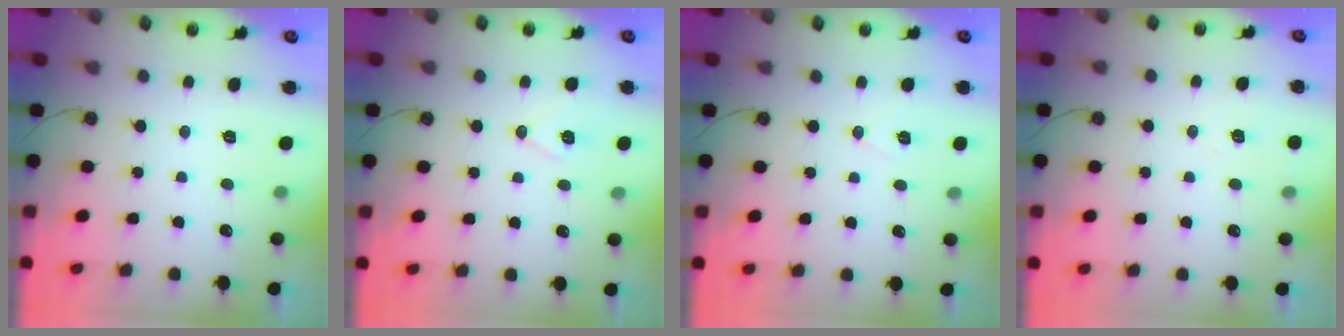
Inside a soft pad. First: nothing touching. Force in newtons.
{"total": 7.2, "press": 6.2, "slide": 3.7}
{"total": 6.2, "press": 4.3, "slide": 4.5}
{"total": 5.8, "press": 4.8, "slide": 3.3}